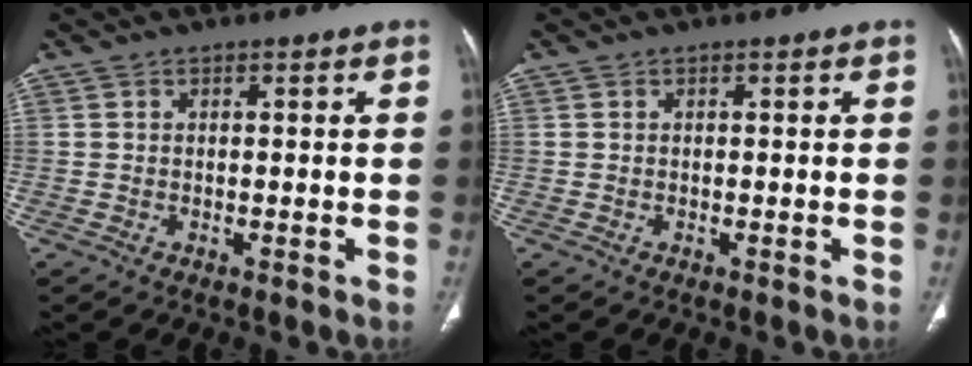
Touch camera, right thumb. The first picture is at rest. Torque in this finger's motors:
{"motor_torque": [-0.04, 0.04, -0.01, 0.01, 0.00]}